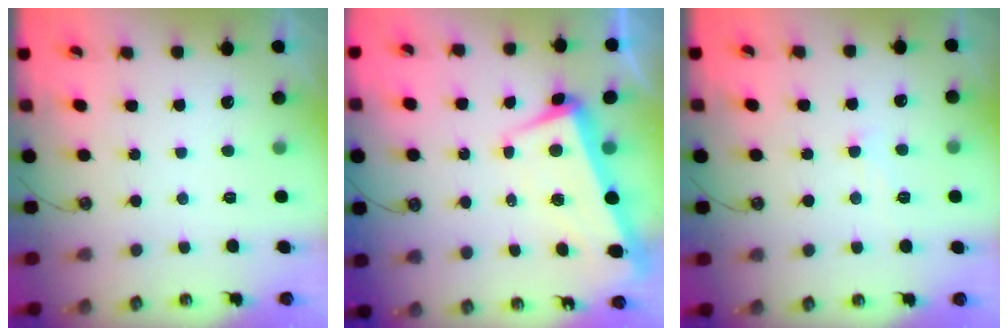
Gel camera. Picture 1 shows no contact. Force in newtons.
{"total": 2.1, "press": 0.4, "slide": 2.1}
{"total": 1.0, "press": 0.8, "slide": 0.5}